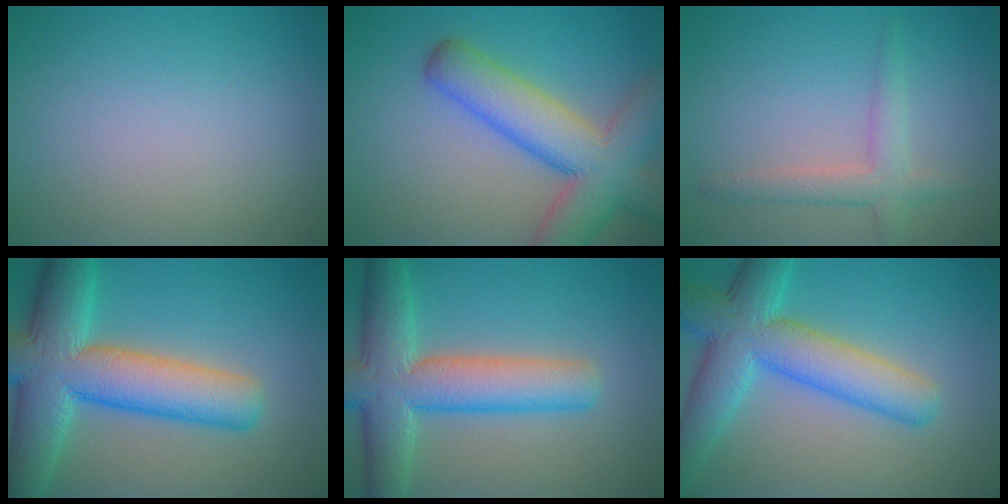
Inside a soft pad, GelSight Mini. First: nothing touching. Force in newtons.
{"total": 9.4, "press": 9.4, "slide": 0.4}
{"total": 2.9, "press": 2.8, "slide": 0.1}
{"total": 11.5, "press": 11.5, "slide": 0.5}
{"total": 8.9, "press": 8.9, "slide": 0.4}
{"total": 7.0, "press": 7.0, "slide": 0.6}